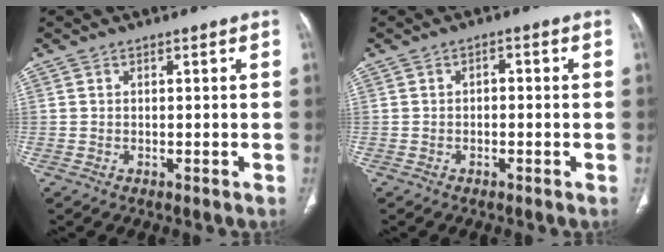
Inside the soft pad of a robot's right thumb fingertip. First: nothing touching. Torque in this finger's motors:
{"motor_torque": [-0.21, 0.29, -0.11, 0.06, 0.02]}